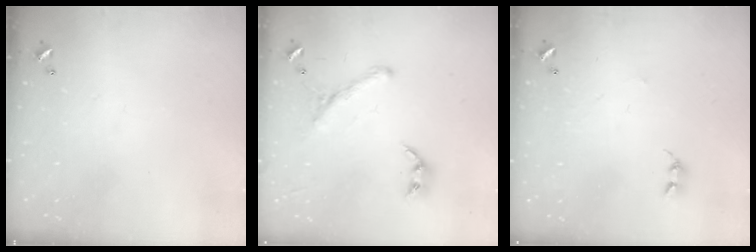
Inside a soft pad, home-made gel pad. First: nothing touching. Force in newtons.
{"total": 2.2, "press": 1.9, "slide": 1.0}
{"total": 2.9, "press": 2.9, "slide": 0.3}